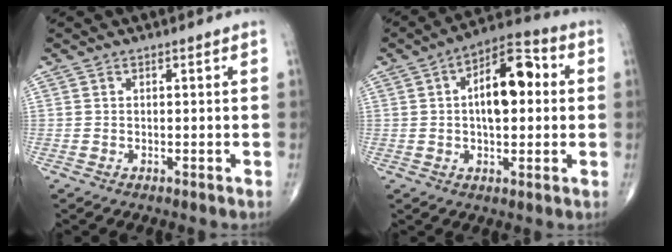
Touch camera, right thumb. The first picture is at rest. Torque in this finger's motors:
{"motor_torque": [1.49, 1.63, 0.49, -0.37, 0.33]}